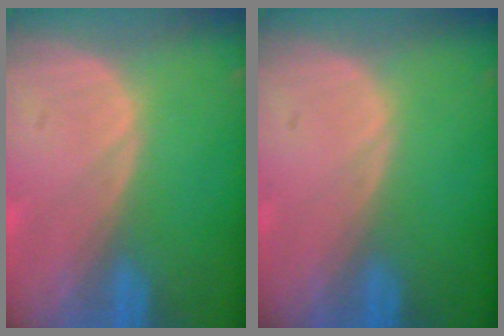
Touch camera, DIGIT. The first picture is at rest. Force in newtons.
{"total": 0.0}